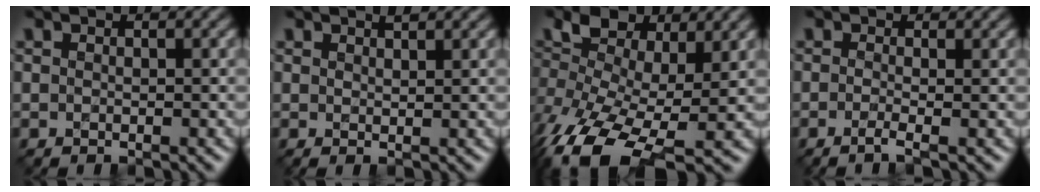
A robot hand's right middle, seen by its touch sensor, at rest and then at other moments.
{"total": 1.2, "force": [1.1, 0.1, 0.4], "torque": [-0.003, 0.004, 0.017]}
{"total": 9.0, "force": [-1.8, 5.2, 7.1], "torque": [-0.161, -0.001, -0.045]}
{"total": 1.1, "force": [-0.3, 0.3, 1.0], "torque": [-0.019, -0.002, -0.014]}